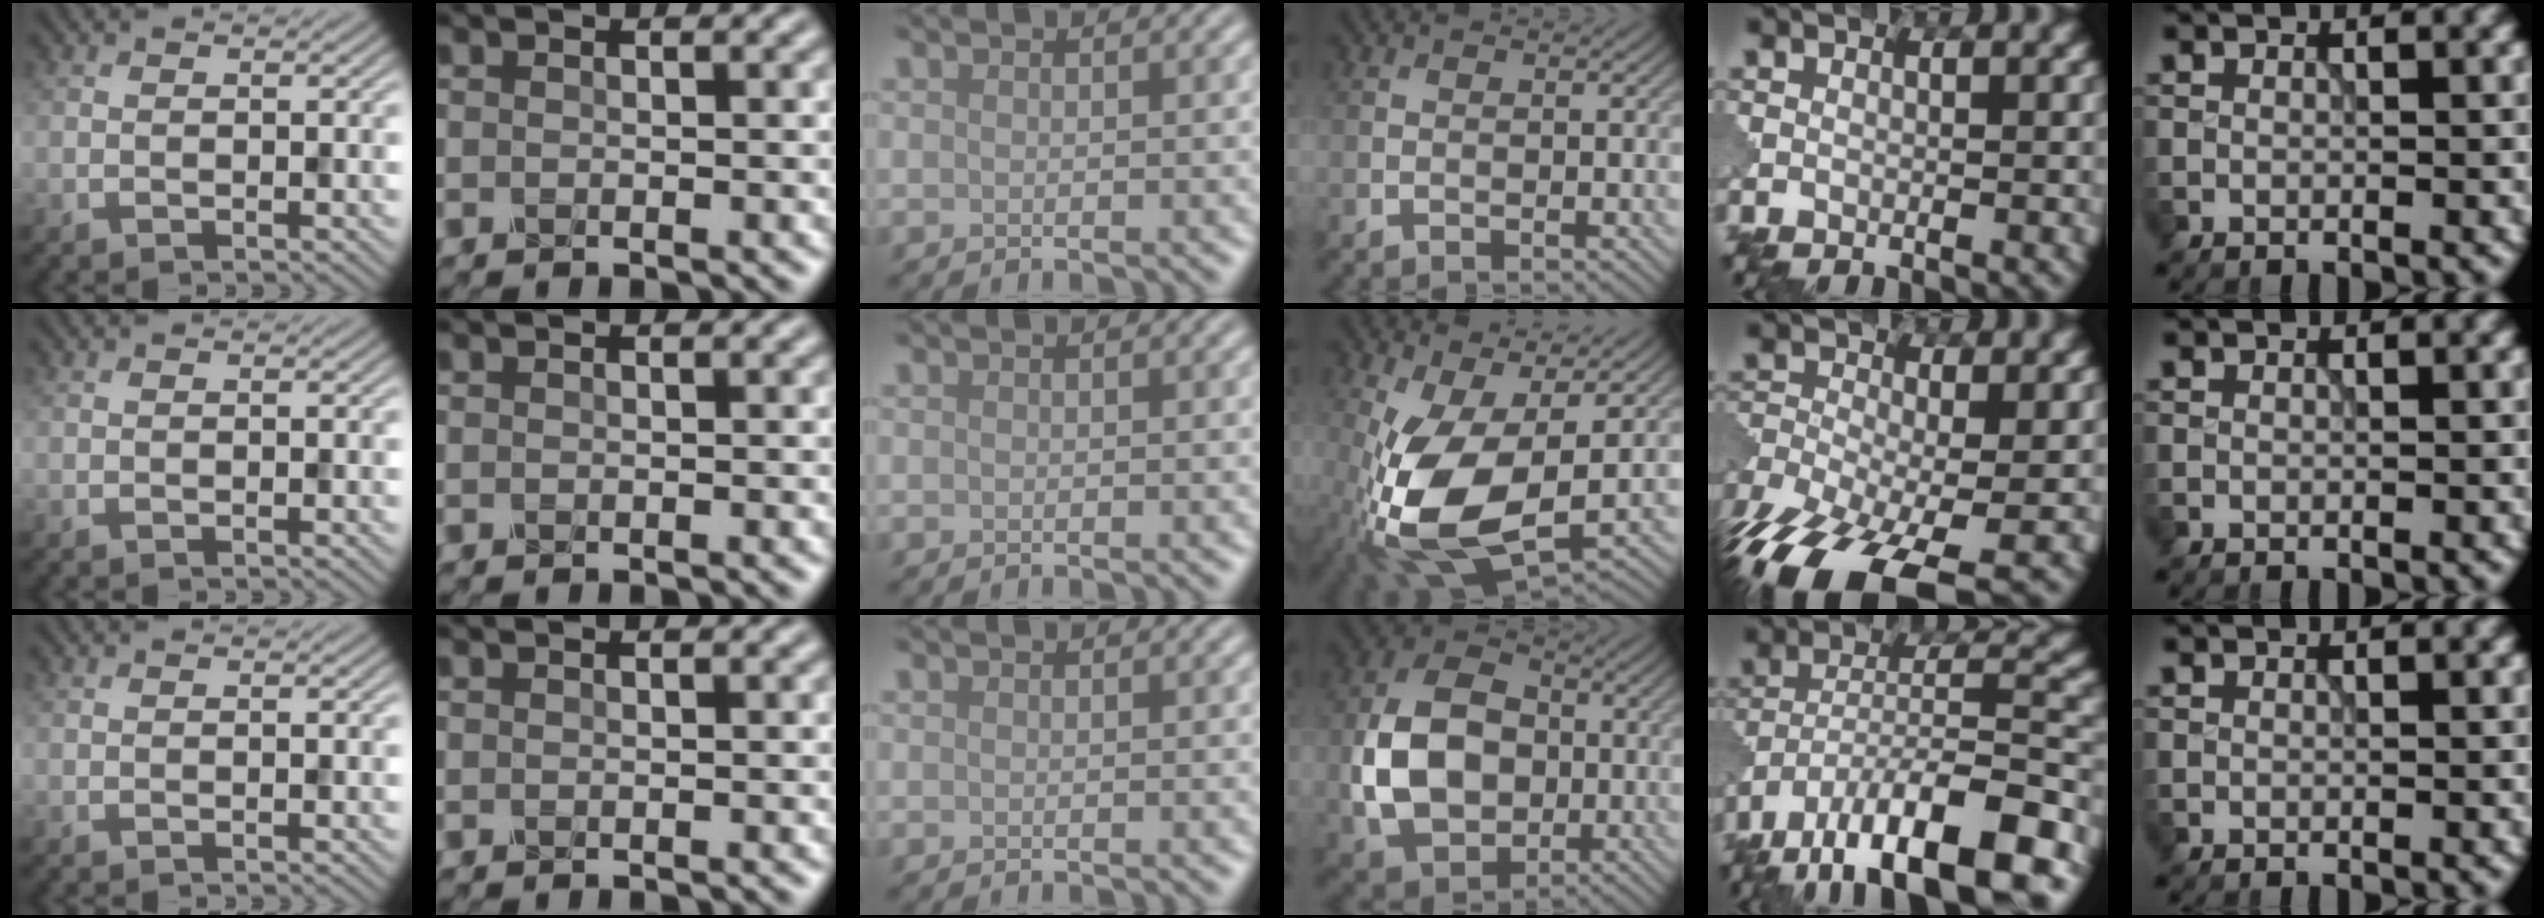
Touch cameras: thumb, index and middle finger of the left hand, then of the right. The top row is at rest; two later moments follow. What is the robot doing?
{"motion": "wrap", "object": "tissue paper"}